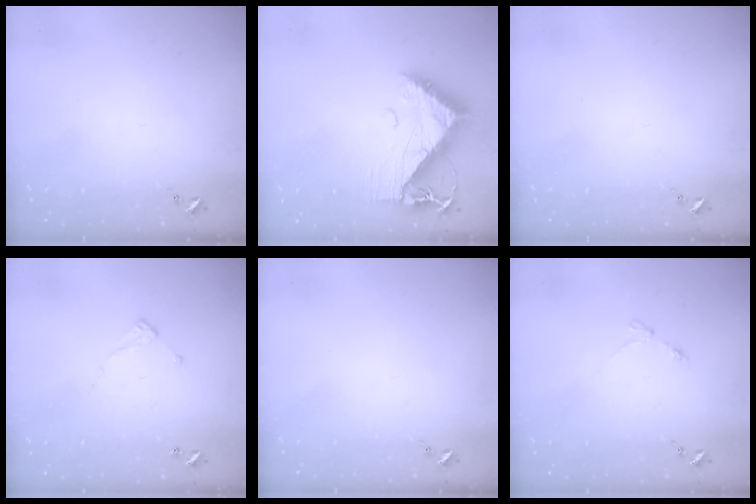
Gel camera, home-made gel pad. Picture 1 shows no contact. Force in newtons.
{"total": 10.2, "press": 10.2, "slide": 1.0}
{"total": 0.0}
{"total": 5.0, "press": 5.0, "slide": 0.4}
{"total": 0.0}
{"total": 3.2, "press": 3.1, "slide": 0.5}